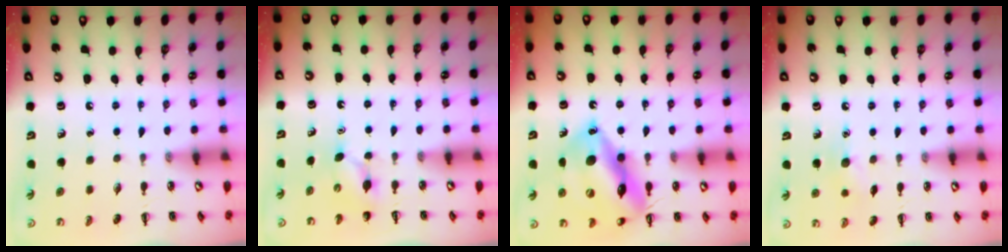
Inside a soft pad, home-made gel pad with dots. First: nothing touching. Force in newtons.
{"total": 3.6, "press": 3.4, "slide": 1.1}
{"total": 18.7, "press": 18.5, "slide": 2.3}
{"total": 6.8, "press": 6.6, "slide": 1.5}